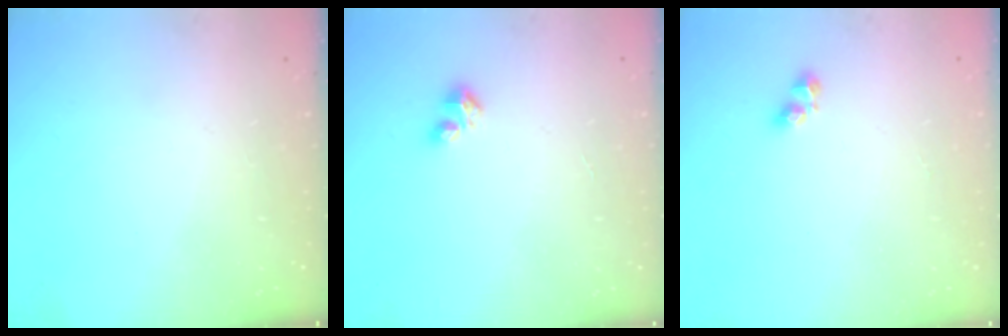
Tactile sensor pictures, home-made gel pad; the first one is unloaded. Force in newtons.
{"total": 3.2, "press": 3.2, "slide": 0.3}
{"total": 2.9, "press": 2.6, "slide": 1.1}